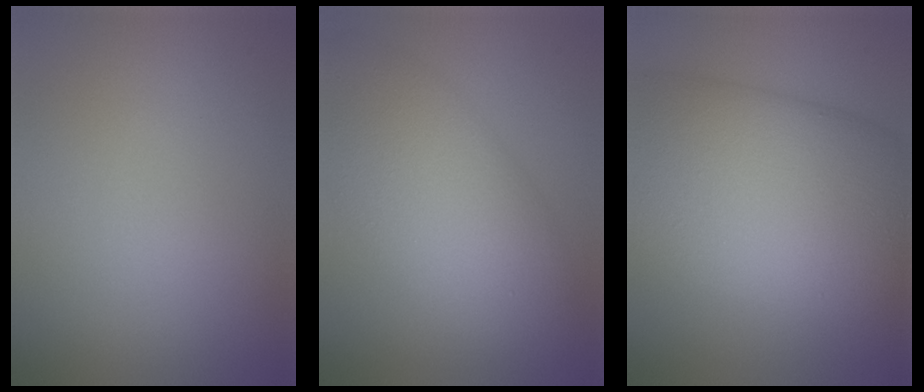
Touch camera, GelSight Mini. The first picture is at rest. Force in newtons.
{"total": 8.2, "press": 8.2, "slide": 0.3}
{"total": 15.9, "press": 15.9, "slide": 0.8}